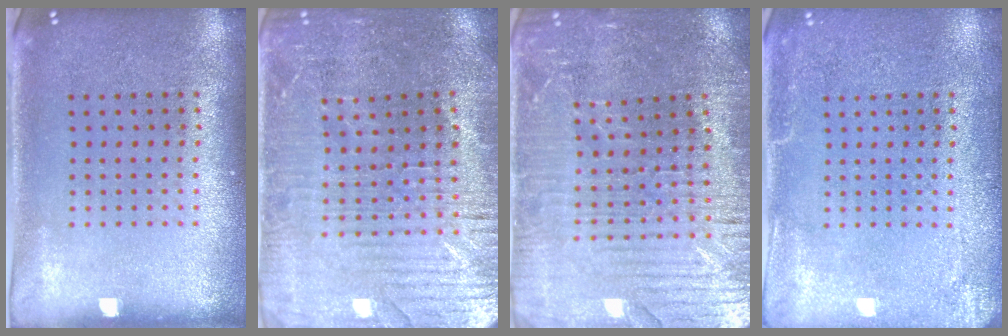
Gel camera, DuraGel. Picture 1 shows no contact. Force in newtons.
{"total": 3.2, "press": 3.2, "slide": 0.7}
{"total": 3.5, "press": 3.4, "slide": 0.7}
{"total": 2.6, "press": 2.6, "slide": 0.3}